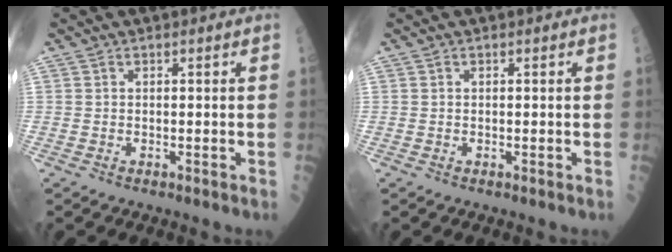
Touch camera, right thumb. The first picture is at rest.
{"total": 0.0}